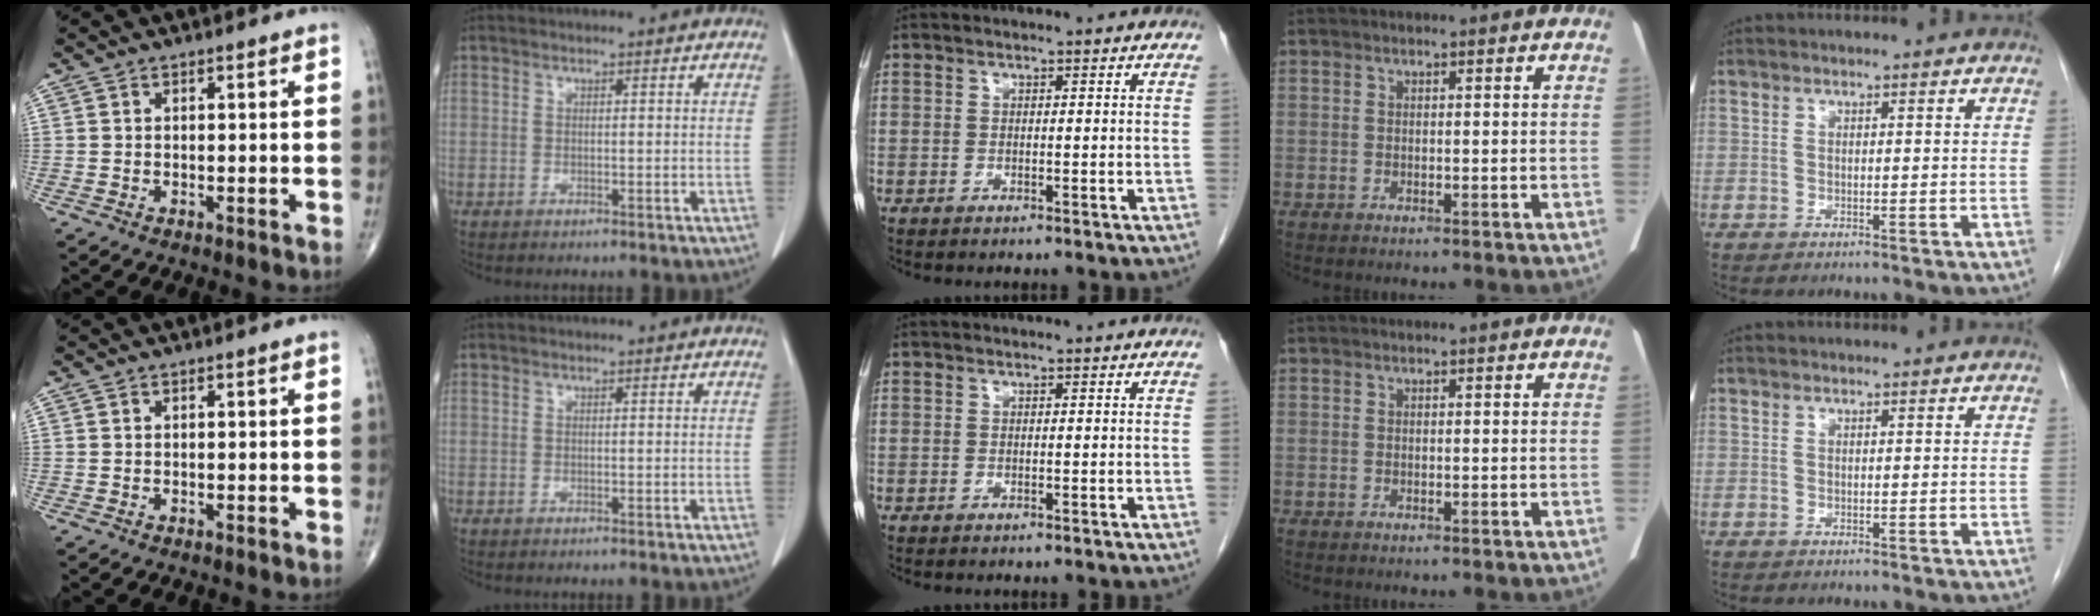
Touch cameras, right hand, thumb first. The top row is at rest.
{}